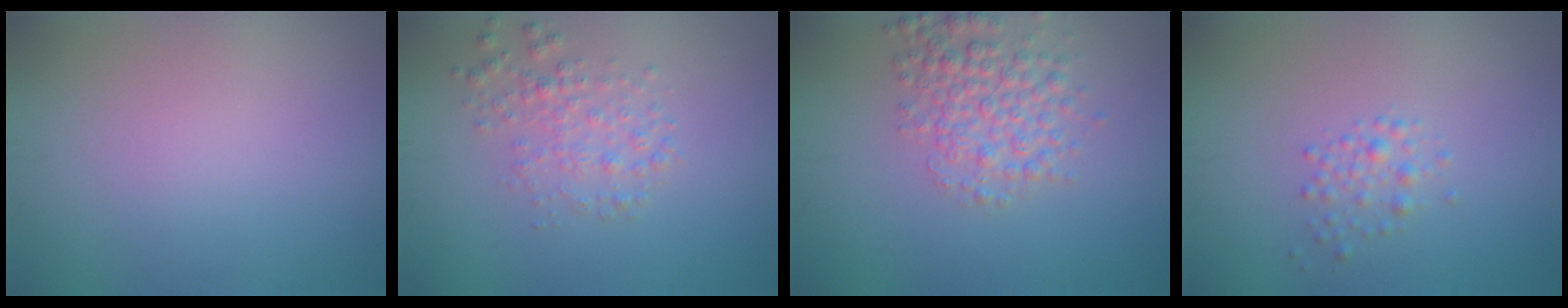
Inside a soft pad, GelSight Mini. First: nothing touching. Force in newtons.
{"total": 2.3, "press": 2.3, "slide": 0.0}
{"total": 4.0, "press": 4.0, "slide": 0.1}
{"total": 1.4, "press": 1.4, "slide": 0.0}